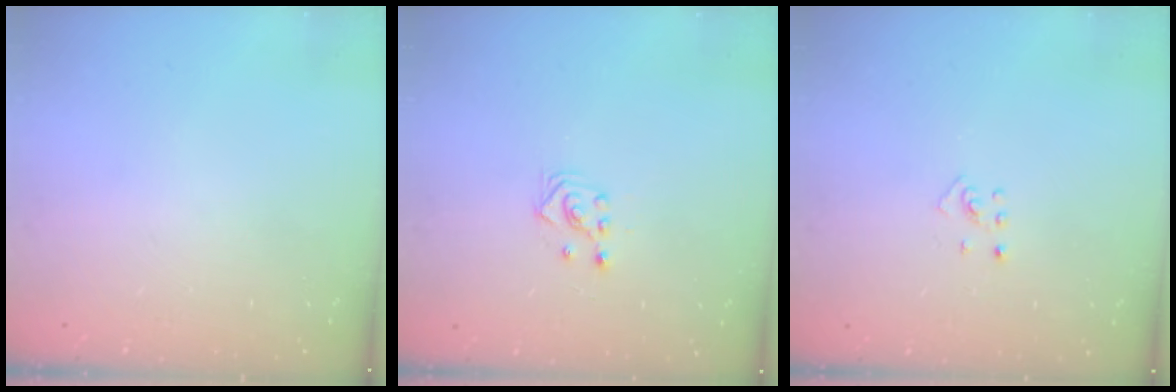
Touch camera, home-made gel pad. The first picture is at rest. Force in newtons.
{"total": 2.9, "press": 2.7, "slide": 1.0}
{"total": 2.7, "press": 2.6, "slide": 0.6}